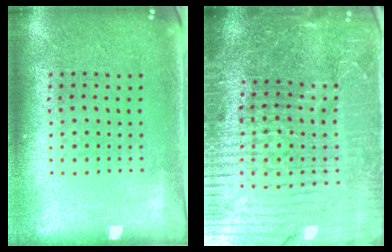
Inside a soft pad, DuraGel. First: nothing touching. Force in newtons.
{"total": 6.2, "press": 5.5, "slide": 2.9}